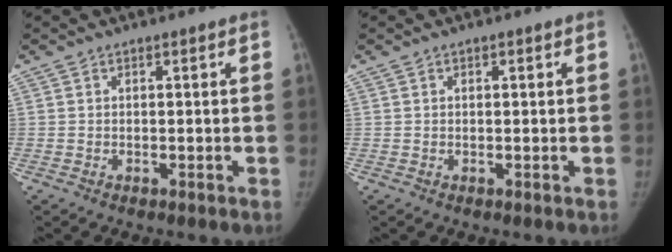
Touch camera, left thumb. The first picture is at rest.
{"total": 0.7, "force": [0.2, 0.3, 0.6], "torque": [-0.009, 0.002, 0.004]}